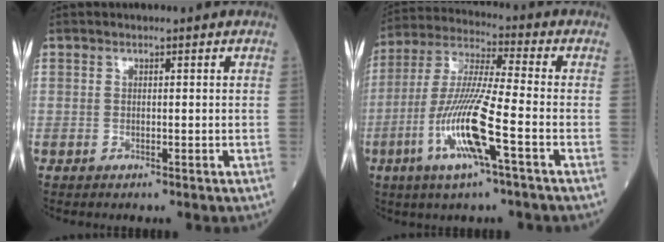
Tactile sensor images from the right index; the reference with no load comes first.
{"total": 13.3, "force": [-4.7, 0.2, 12.4], "torque": [-0.259, -0.007, -0.094]}